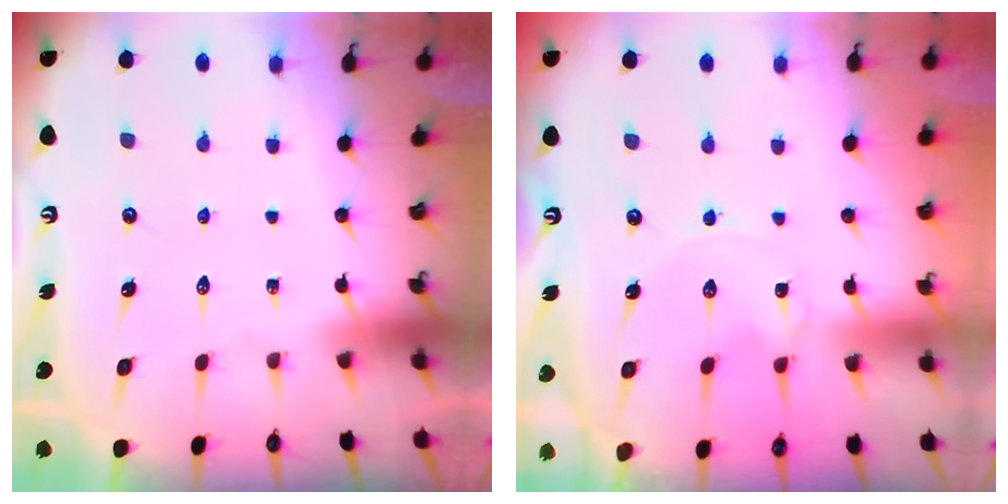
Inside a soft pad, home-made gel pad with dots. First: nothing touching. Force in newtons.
{"total": 0.0}